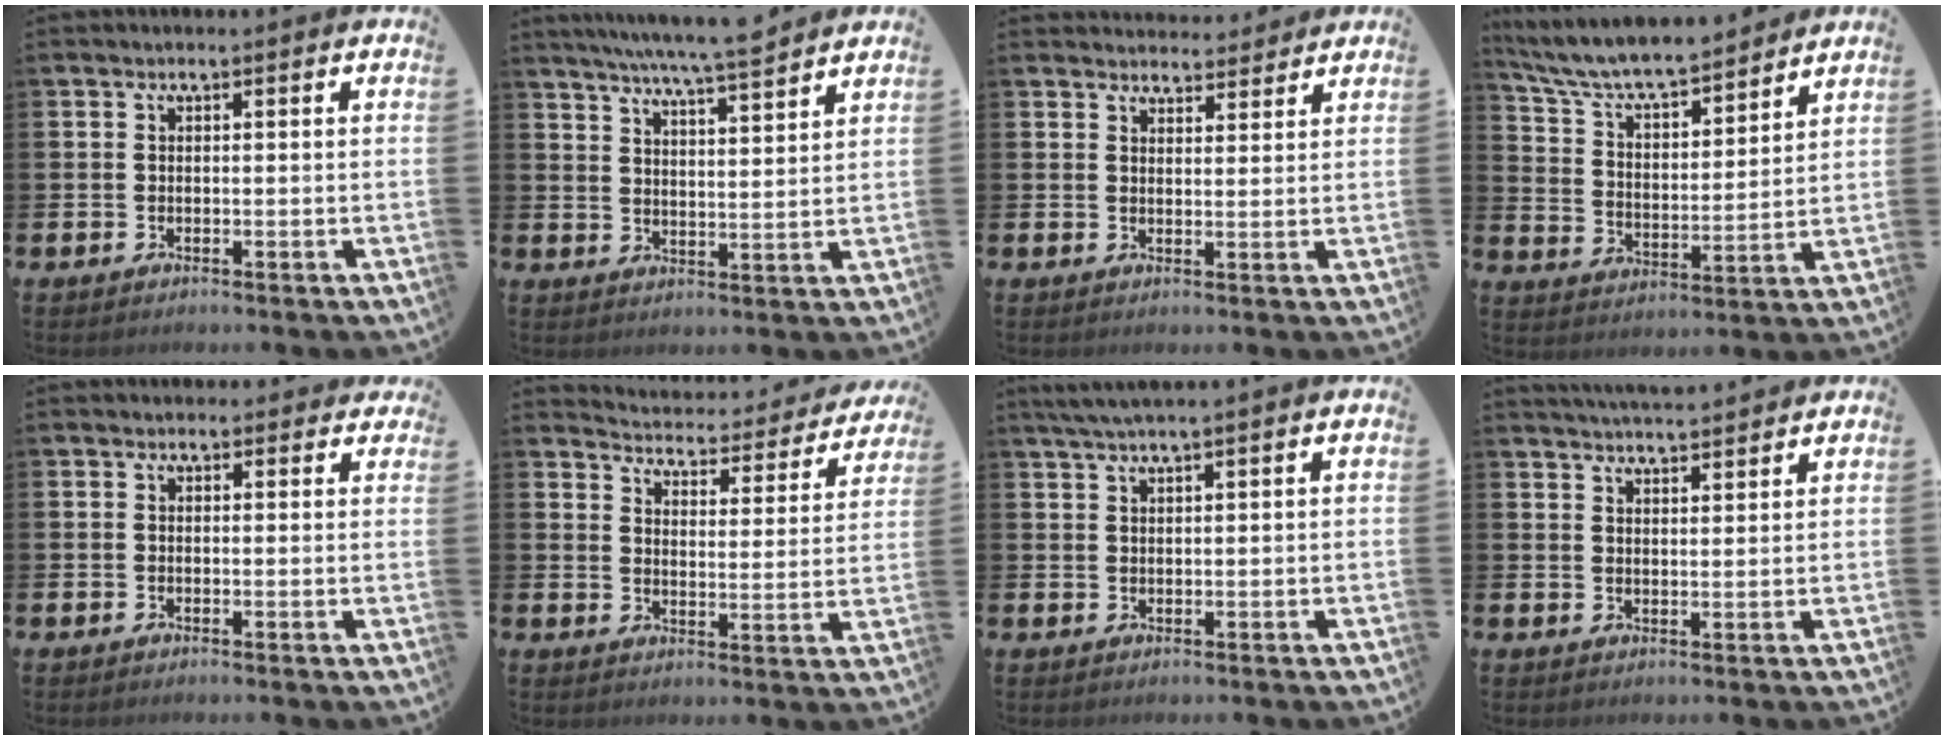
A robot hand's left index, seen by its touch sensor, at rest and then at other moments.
{"total": 6.7, "force": [6.4, -0.5, 2.0], "torque": [-0.056, -0.037, 0.113]}
{"total": 3.3, "force": [3.3, 0.7, -0.2], "torque": [0.004, -0.020, 0.058]}
{"total": 7.6, "force": [7.3, 1.1, 2.0], "torque": [-0.080, -0.057, 0.127]}
{"total": 1.1, "force": [0.8, 0.7, 0.1], "torque": [0.004, 0.007, 0.013]}
{"total": 4.3, "force": [4.3, 0.7, 0.5], "torque": [-0.030, -0.041, 0.067]}
{"total": 2.5, "force": [2.0, -0.1, 1.5], "torque": [-0.039, 0.004, 0.038]}
{"total": 4.2, "force": [4.2, 0.0, 0.1], "torque": [-0.012, -0.020, 0.076]}